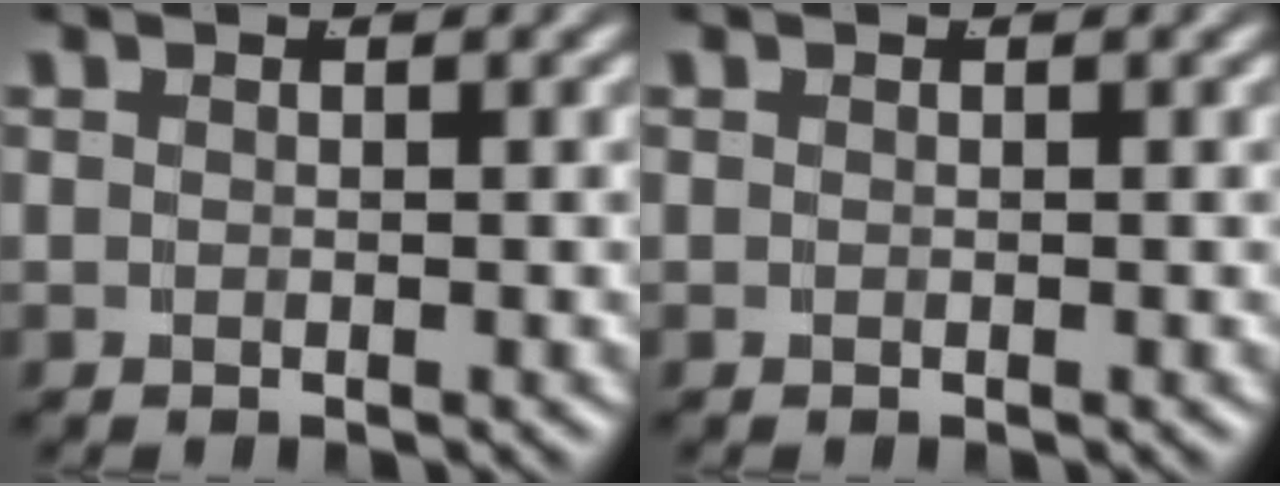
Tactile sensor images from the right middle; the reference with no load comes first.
{"total": 0.0}